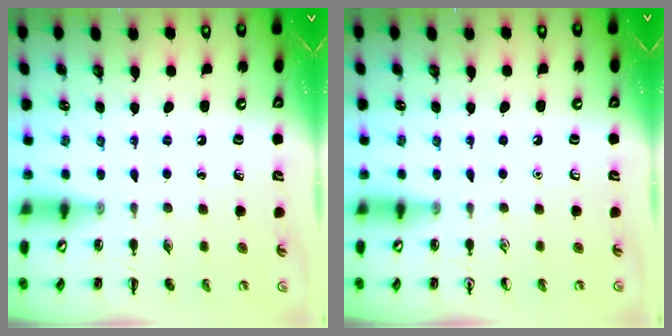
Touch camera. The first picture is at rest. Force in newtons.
{"total": 0.0}